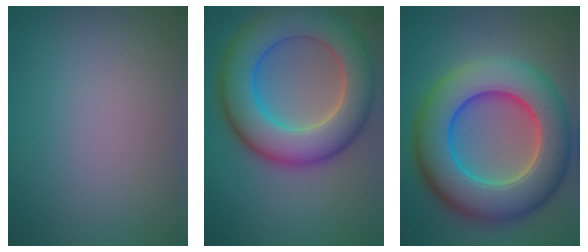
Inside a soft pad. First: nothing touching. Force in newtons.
{"total": 10.2, "press": 10.2, "slide": 0.6}
{"total": 12.4, "press": 12.4, "slide": 0.2}